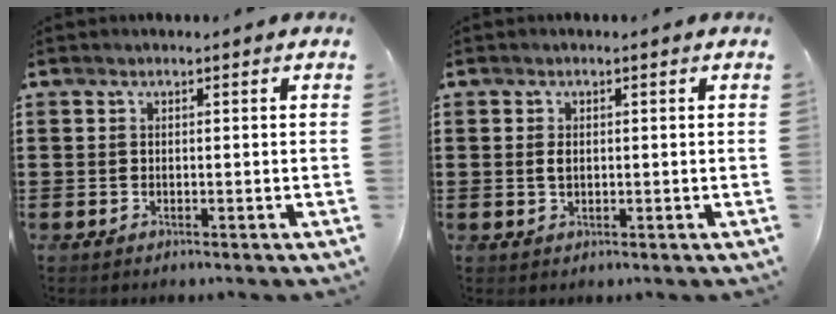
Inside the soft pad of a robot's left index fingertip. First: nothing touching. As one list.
[{"total": 1.3, "force": [0.1, 0.8, 1.1], "torque": [-0.025, 0.004, 0.001]}]